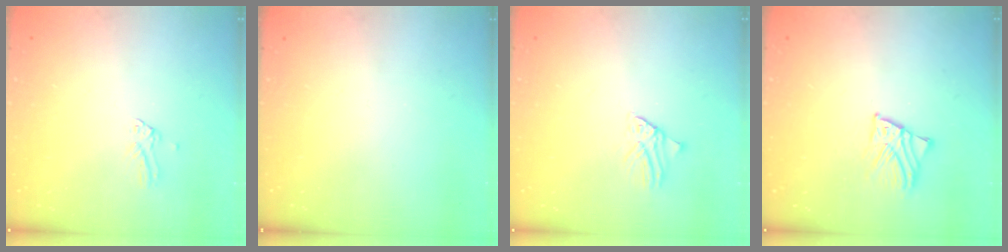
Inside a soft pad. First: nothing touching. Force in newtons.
{"total": 0.0}
{"total": 1.6, "press": 1.6, "slide": 0.2}
{"total": 3.4, "press": 3.4, "slide": 0.3}